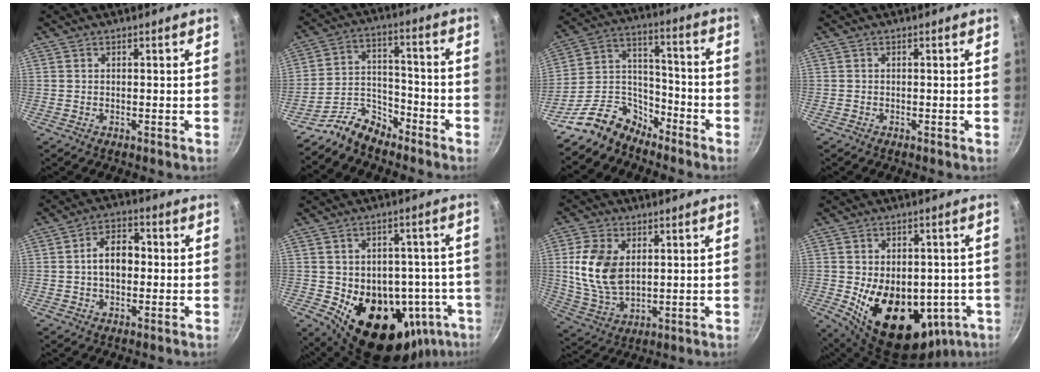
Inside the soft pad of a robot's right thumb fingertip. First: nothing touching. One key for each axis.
{"total": 8.4, "fx": -7.3, "fy": 3.6, "fz": 2.1, "tx": -0.021, "ty": 0.079, "tz": -0.152}
{"total": 11.6, "fx": -9.3, "fy": 6.2, "fz": 3.2, "tx": -0.031, "ty": 0.097, "tz": -0.189}
{"total": 0.0}
{"total": 7.7, "fx": 0.0, "fy": 5.1, "fz": 5.7, "tx": -0.068, "ty": 0.024, "tz": -0.006}
{"total": 22.6, "fx": -7.1, "fy": 15.5, "fz": 14.8, "tx": -0.166, "ty": 0.011, "tz": -0.079}
{"total": 12.4, "fx": 2.3, "fy": 8.1, "fz": 9.1, "tx": -0.168, "ty": -0.018, "tz": 0.055}
{"total": 21.1, "fx": -4.5, "fy": 13.9, "fz": 15.2, "tx": -0.208, "ty": -0.002, "tz": -0.041}